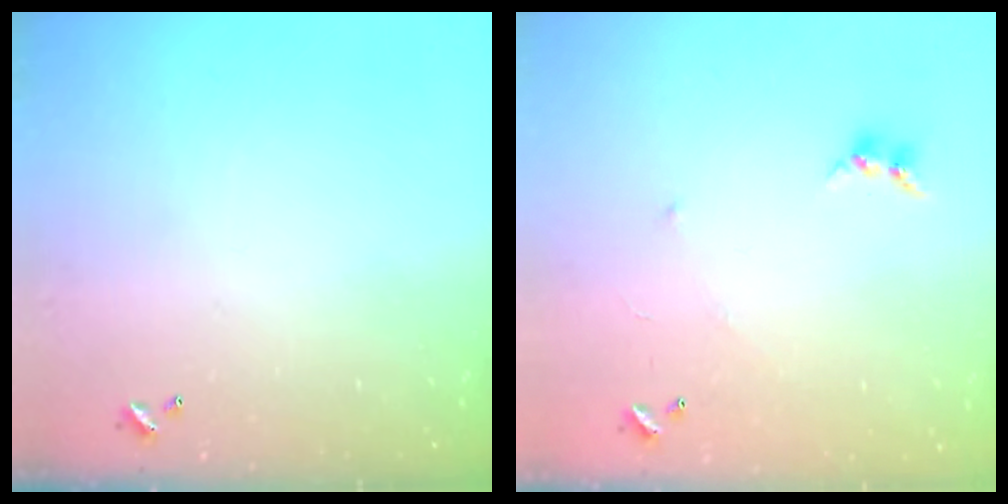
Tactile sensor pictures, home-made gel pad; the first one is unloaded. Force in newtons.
{"total": 5.3, "press": 5.3, "slide": 0.8}